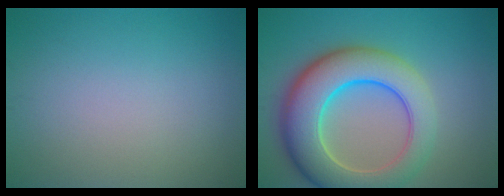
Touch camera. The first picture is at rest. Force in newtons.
{"total": 10.2, "press": 10.2, "slide": 0.3}